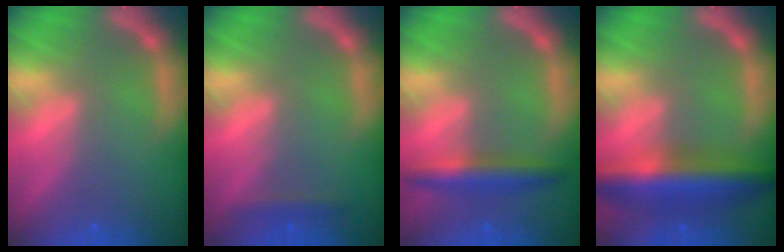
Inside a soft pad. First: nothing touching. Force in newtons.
{"total": 1.4}
{"total": 4.0}
{"total": 8.0}